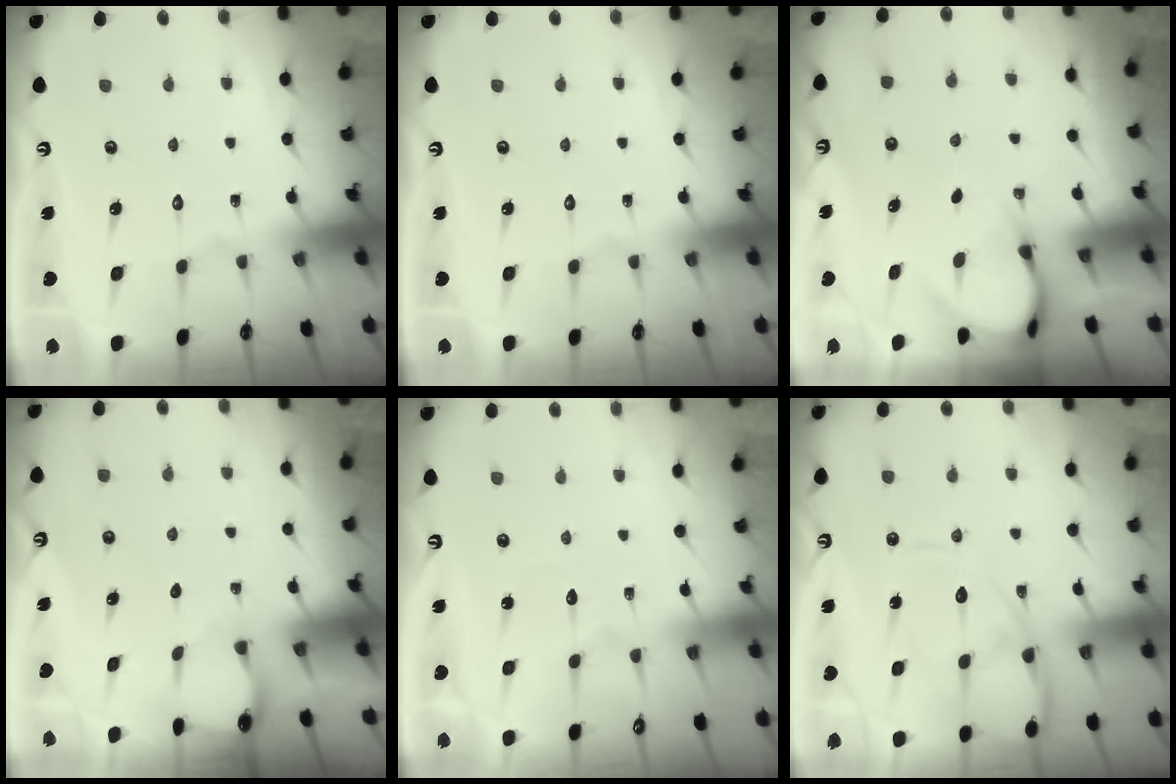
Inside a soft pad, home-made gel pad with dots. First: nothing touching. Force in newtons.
{"total": 0.0}
{"total": 4.0, "press": 4.0, "slide": 0.4}
{"total": 2.0, "press": 2.0, "slide": 0.2}
{"total": 2.4, "press": 2.4, "slide": 0.3}
{"total": 11.5, "press": 11.4, "slide": 1.2}